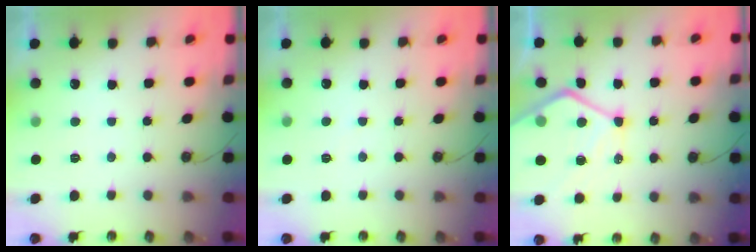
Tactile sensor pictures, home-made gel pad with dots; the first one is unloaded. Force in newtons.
{"total": 2.7, "press": 2.7, "slide": 0.5}
{"total": 14.0, "press": 13.9, "slide": 1.1}